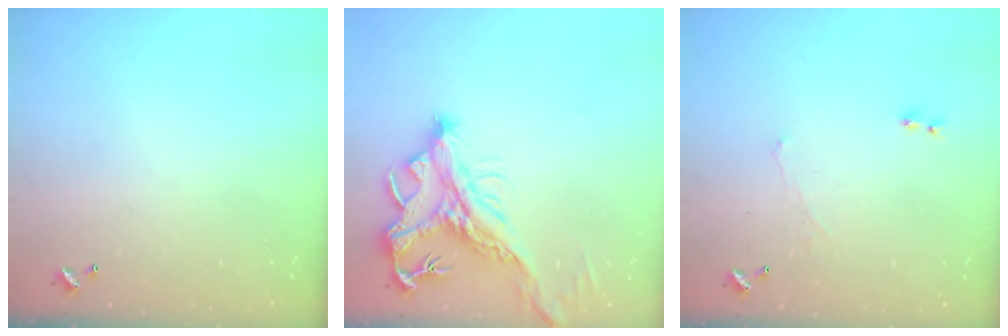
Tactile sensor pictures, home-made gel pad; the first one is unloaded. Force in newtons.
{"total": 4.6, "press": 4.4, "slide": 1.4}
{"total": 1.1, "press": 0.7, "slide": 0.9}